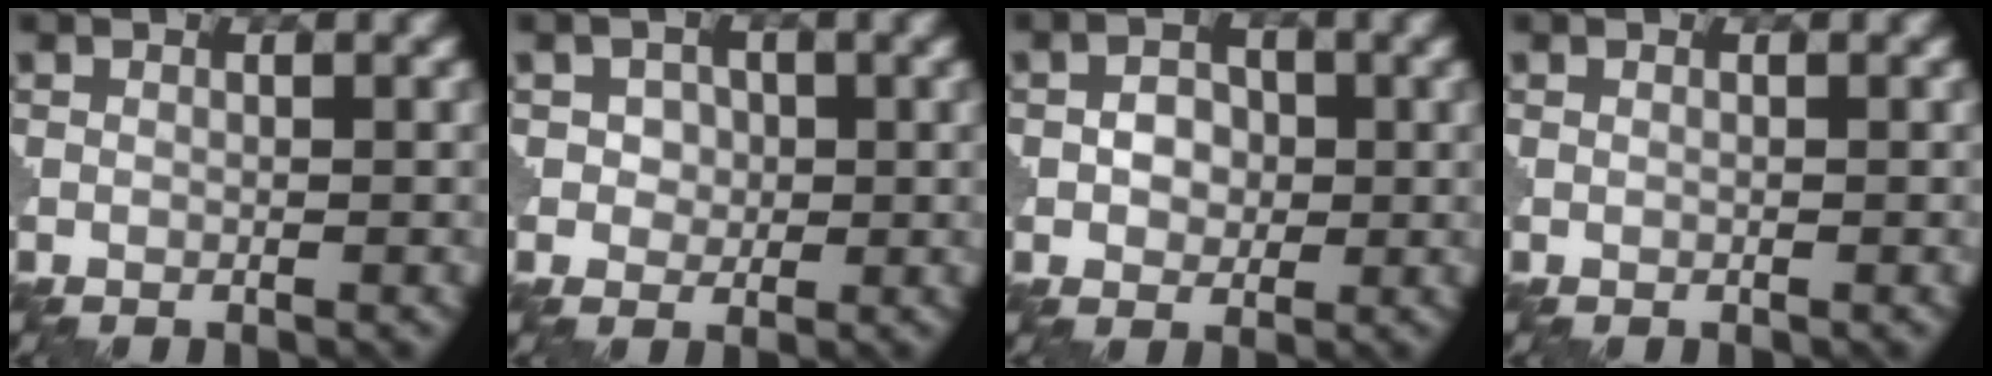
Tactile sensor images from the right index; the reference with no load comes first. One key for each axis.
{"total": 2.0, "fx": 0.3, "fy": 1.8, "fz": 0.9, "tx": -0.011, "ty": 0.004, "tz": 0.002}
{"total": 2.5, "fx": -0.1, "fy": 2.0, "fz": 1.4, "tx": -0.019, "ty": 0.003, "tz": -0.008}
{"total": 0.0}